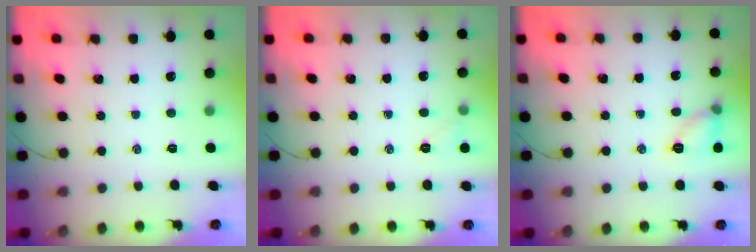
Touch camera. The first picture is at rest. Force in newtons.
{"total": 4.3, "press": 4.1, "slide": 1.2}
{"total": 8.3, "press": 8.3, "slide": 0.3}